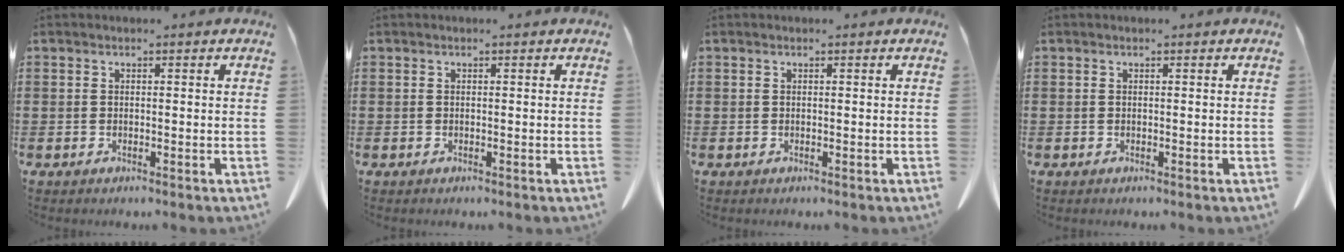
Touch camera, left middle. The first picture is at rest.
{"total": 0.0}
{"total": 0.0}
{"total": 0.0}